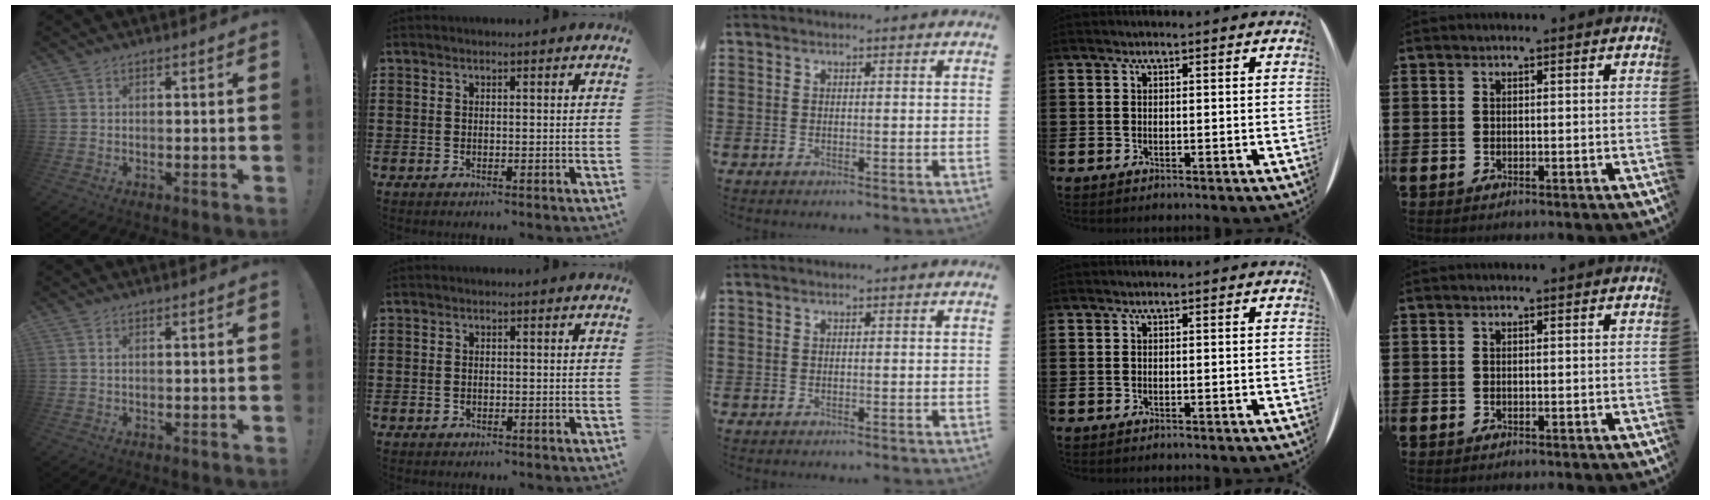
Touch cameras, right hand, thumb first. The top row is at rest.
{"thumb": {"total": 0.7, "force": [0.3, 0.1, 0.6], "torque": [-0.010, 0.001, 0.004]}, "index": {"total": 0.7, "force": [-0.2, 0.3, 0.6], "torque": [-0.015, -0.002, -0.004]}}